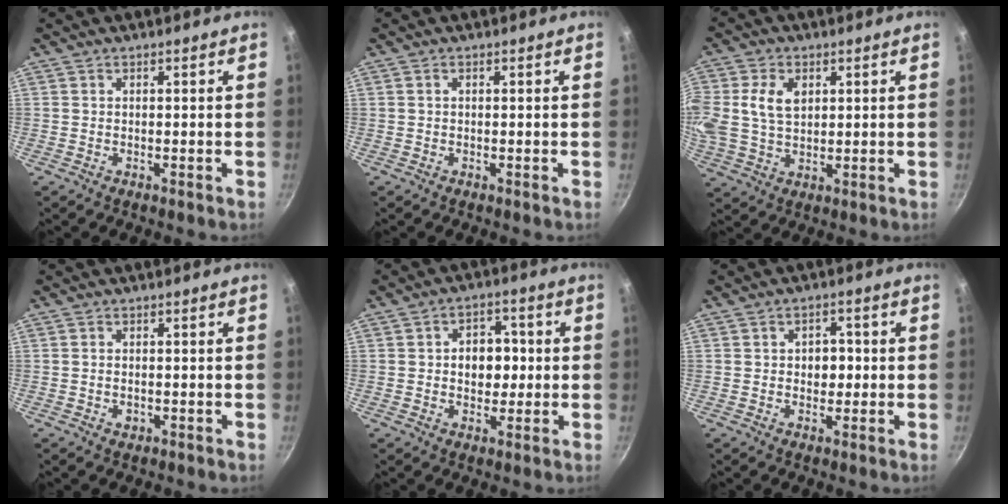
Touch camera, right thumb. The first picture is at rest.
{"total": 0.0}
{"total": 11.5, "force": [2.6, 8.1, 7.8], "torque": [-0.164, 0.009, 0.049]}
{"total": 1.3, "force": [-0.5, 0.9, 0.9], "torque": [-0.015, 0.000, -0.007]}
{"total": 7.4, "force": [0.3, 5.6, 4.8], "torque": [-0.029, 0.008, 0.000]}
{"total": 4.2, "force": [0.0, 3.3, 2.7], "torque": [-0.012, 0.008, -0.001]}